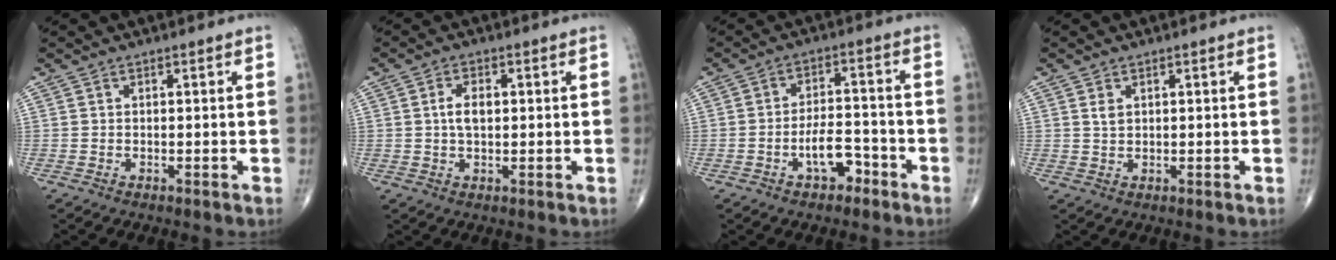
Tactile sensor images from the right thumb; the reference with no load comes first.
{"total": 3.9, "force": [0.5, 2.2, 3.2], "torque": [-0.061, 0.004, 0.009]}
{"total": 6.6, "force": [-3.4, 3.3, 4.5], "torque": [-0.059, 0.037, -0.058]}
{"total": 1.7, "force": [0.7, 1.1, 1.1], "torque": [-0.019, 0.001, 0.018]}